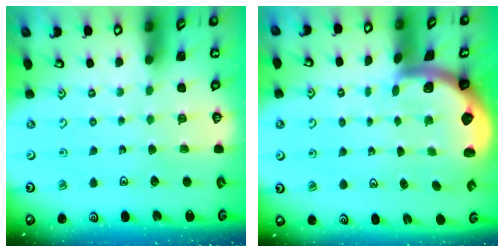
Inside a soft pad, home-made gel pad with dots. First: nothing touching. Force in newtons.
{"total": 1.9, "press": 1.9, "slide": 0.3}